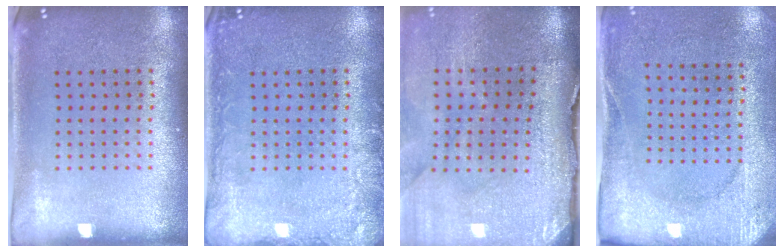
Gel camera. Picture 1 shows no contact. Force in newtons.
{"total": 2.2, "press": 2.1, "slide": 0.2}
{"total": 4.4, "press": 3.7, "slide": 2.5}
{"total": 2.7, "press": 2.3, "slide": 1.3}